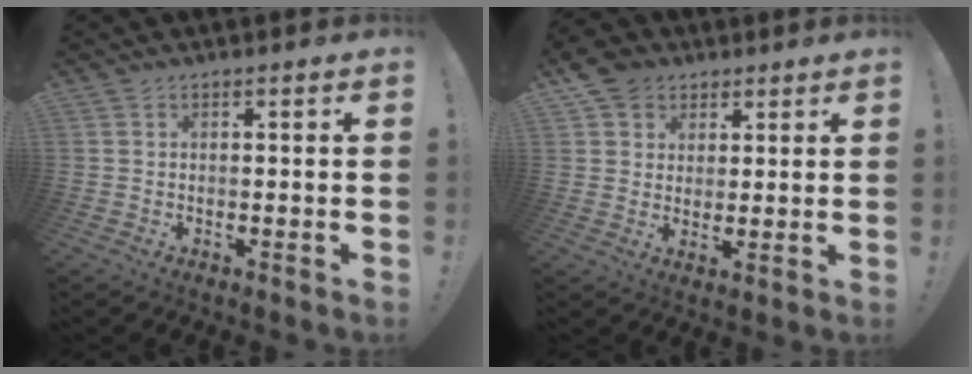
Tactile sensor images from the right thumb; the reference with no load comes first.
{"total": 8.2, "force": [4.7, 6.5, 2.1], "torque": [-0.033, -0.025, 0.094]}